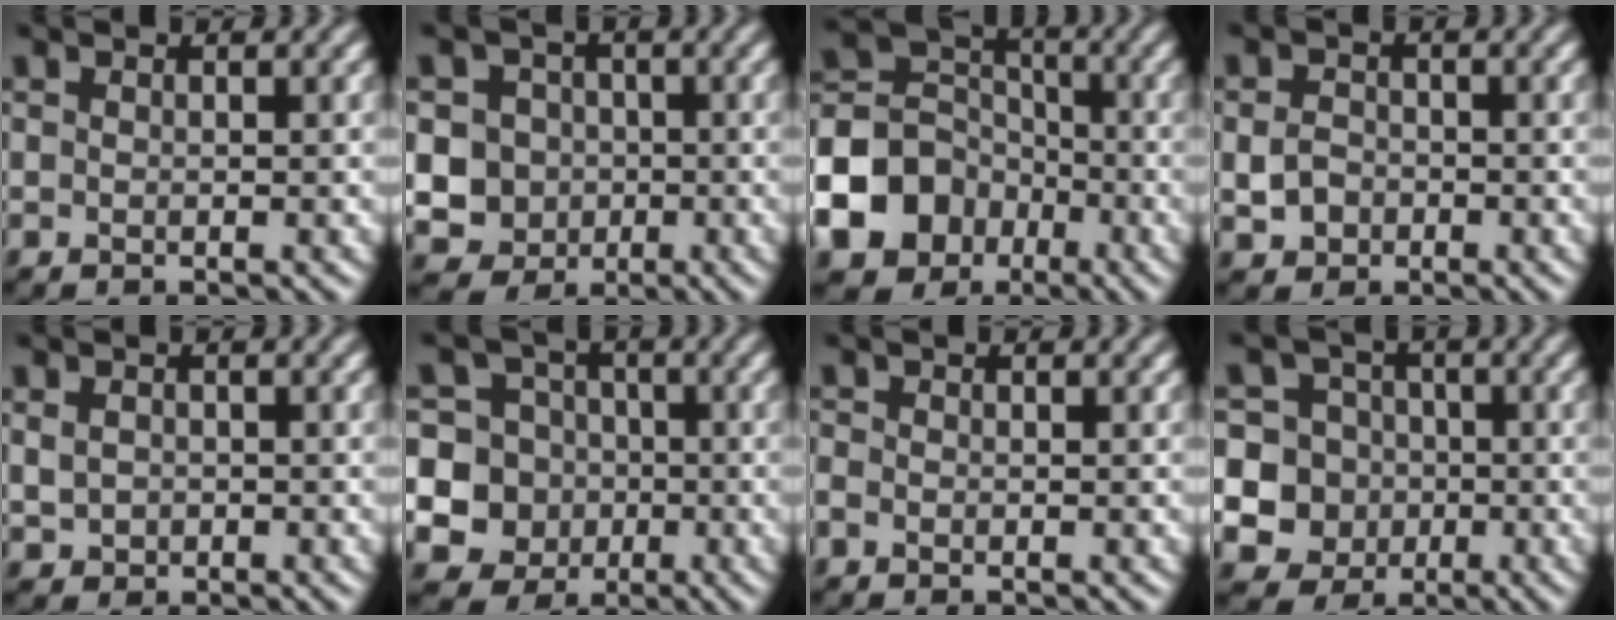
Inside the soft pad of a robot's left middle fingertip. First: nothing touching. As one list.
[{"total": 6.7, "force": [-0.7, 6.2, 2.2], "torque": [-0.040, 0.018, -0.046]}, {"total": 11.7, "force": [-5.0, 9.7, 4.1], "torque": [-0.109, -0.027, -0.113]}, {"total": 2.1, "force": [-0.7, 1.8, 0.8], "torque": [-0.015, -0.001, -0.017]}, {"total": 1.6, "force": [-0.1, 1.4, 0.6], "torque": [-0.014, -0.003, 0.001]}, {"total": 9.5, "force": [-1.6, 8.9, 2.8], "torque": [-0.069, 0.021, -0.054]}, {"total": 0.8, "force": [-0.6, 0.4, 0.2], "torque": [-0.005, -0.003, -0.014]}, {"total": 8.6, "force": [-1.3, 8.1, 2.6], "torque": [-0.060, 0.024, -0.055]}]